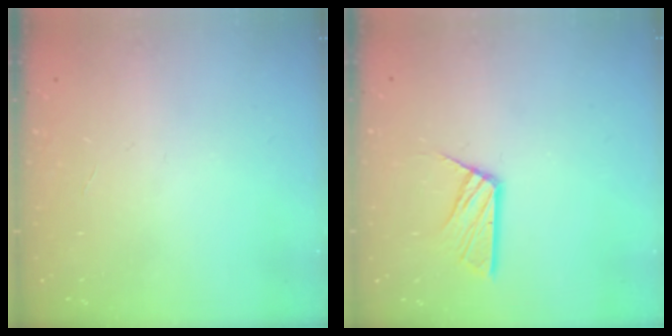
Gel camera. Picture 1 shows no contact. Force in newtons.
{"total": 10.6, "press": 10.6, "slide": 0.8}